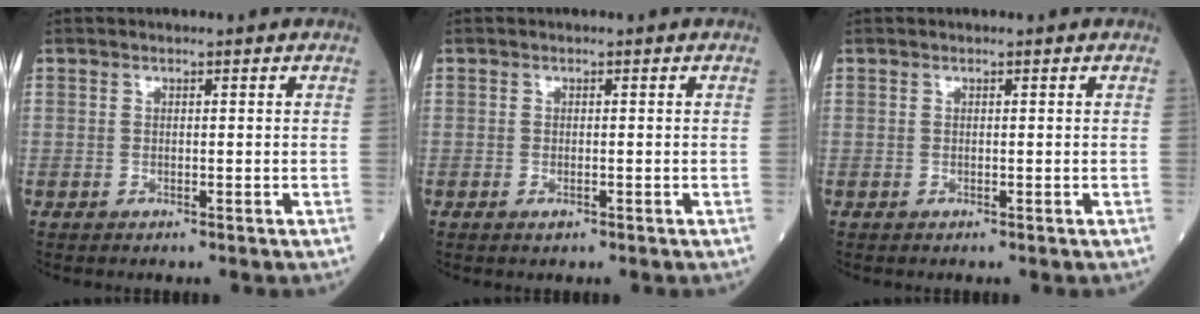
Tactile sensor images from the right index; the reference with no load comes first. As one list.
[{"total": 0.9, "force": [-0.4, 0.4, 0.7], "torque": [-0.014, -0.002, -0.005]}, {"total": 0.0}]